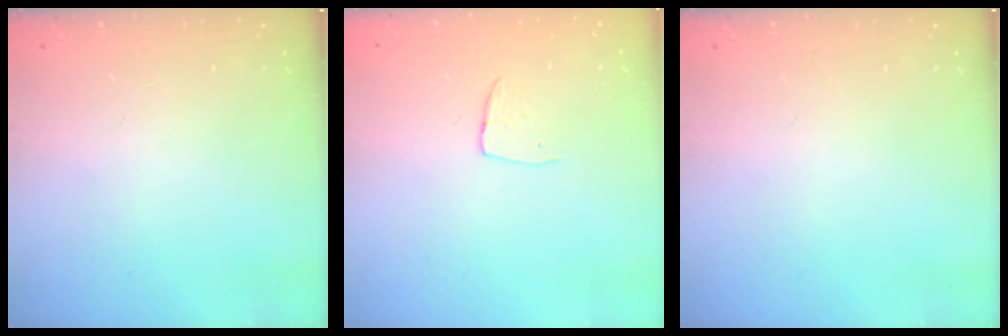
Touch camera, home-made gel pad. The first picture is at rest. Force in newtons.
{"total": 4.8, "press": 4.8, "slide": 0.4}
{"total": 0.0}